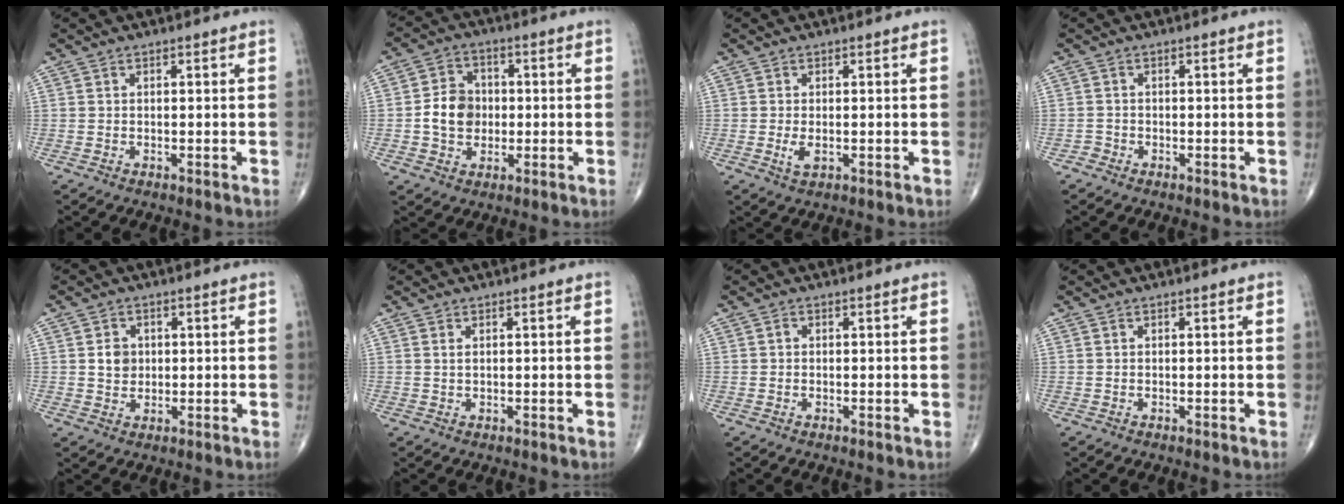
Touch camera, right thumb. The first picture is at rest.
{"total": 8.0, "force": [-0.6, 6.5, 4.5], "torque": [-0.055, 0.014, -0.016]}
{"total": 2.0, "force": [-0.3, 1.0, 1.7], "torque": [-0.036, -0.005, -0.004]}
{"total": 1.0, "force": [-0.7, 0.7, -0.2], "torque": [0.009, 0.004, -0.021]}
{"total": 3.7, "force": [0.6, 3.1, 1.8], "torque": [-0.013, -0.001, 0.011]}
{"total": 0.7, "force": [0.3, 0.3, 0.6], "torque": [-0.012, 0.003, 0.008]}
{"total": 0.7, "force": [0.0, 0.6, 0.3], "torque": [-0.004, 0.001, -0.001]}
{"total": 0.0}